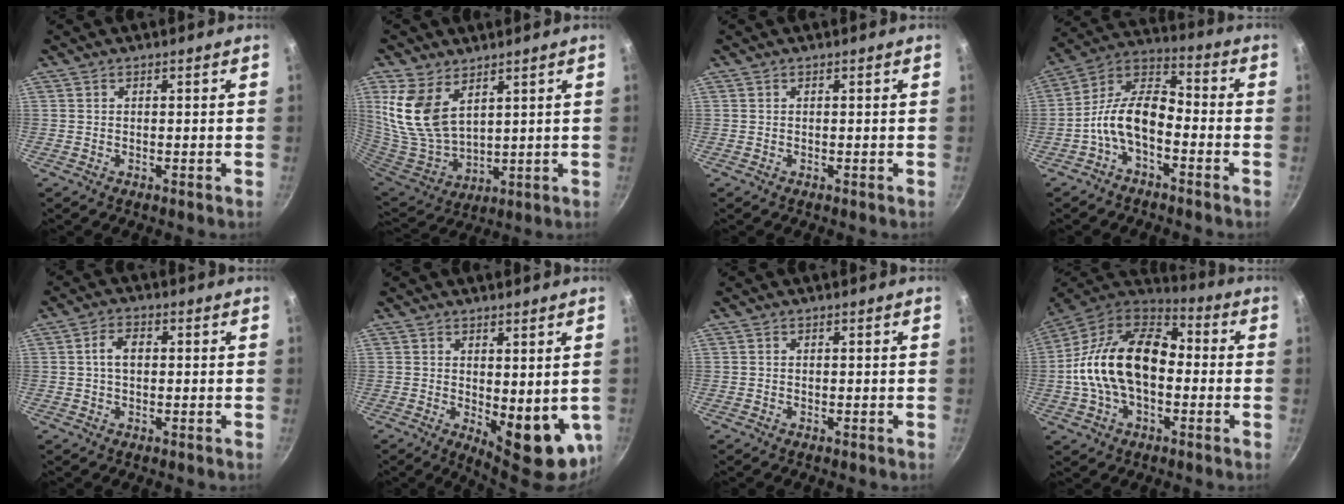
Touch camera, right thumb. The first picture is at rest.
{"total": 13.9, "force": [6.1, 8.1, 9.4], "torque": [-0.186, -0.041, 0.138]}
{"total": 0.0}
{"total": 11.2, "force": [-4.1, 5.8, 8.6], "torque": [-0.152, 0.055, -0.095]}
{"total": 4.0, "force": [0.3, 2.6, 3.1], "torque": [-0.048, 0.011, 0.001]}
{"total": 11.2, "force": [-0.1, 5.0, 10.0], "torque": [-0.107, -0.015, 0.016]}
{"total": 0.0}
{"total": 21.3, "force": [-1.2, 13.3, 16.5], "torque": [-0.277, 0.044, -0.038]}